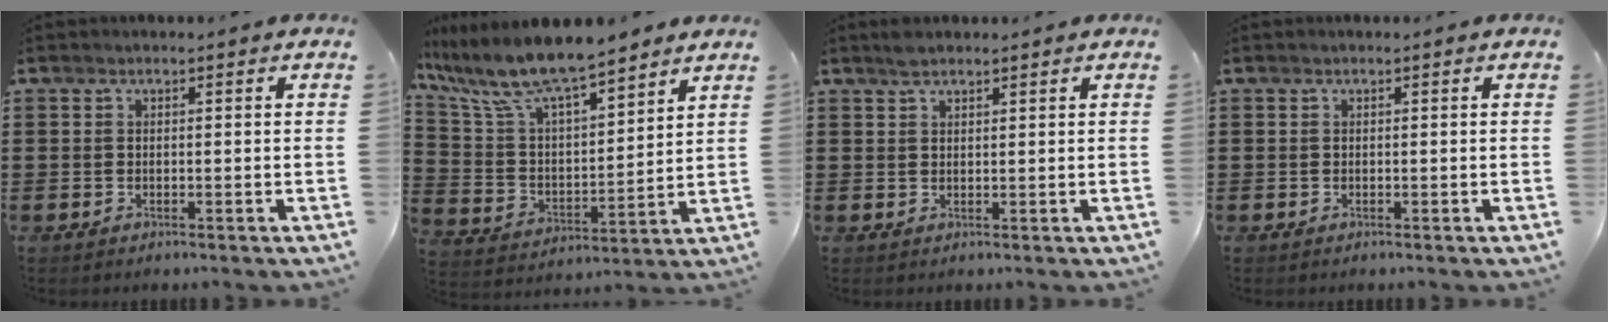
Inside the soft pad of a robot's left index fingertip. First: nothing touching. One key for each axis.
{"total": 9.5, "fx": 8.2, "fy": 1.3, "fz": 4.5, "tx": -0.123, "ty": -0.044, "tz": 0.141}
{"total": 1.8, "fx": 1.6, "fy": 0.4, "fz": 0.8, "tx": -0.017, "ty": 0.001, "tz": 0.029}
{"total": 0.0}